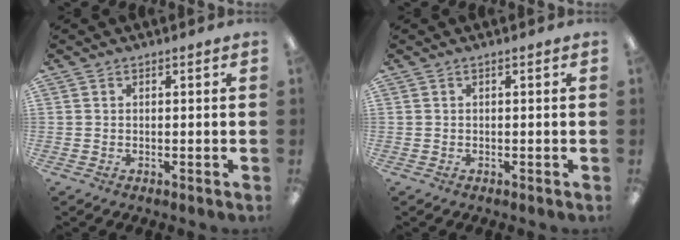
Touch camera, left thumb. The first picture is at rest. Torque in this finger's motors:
{"motor_torque": [-0.26, -0.04, 0.09, 0.05, 0.03]}